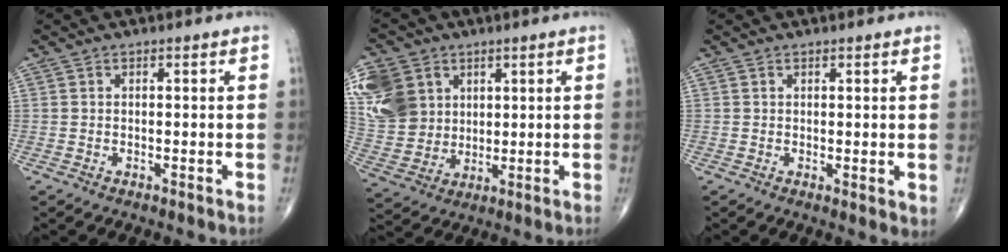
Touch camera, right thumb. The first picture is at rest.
{"total": 15.4, "force": [5.4, 12.5, 7.3], "torque": [-0.151, -0.002, 0.116]}
{"total": 1.9, "force": [0.5, 0.8, 1.7], "torque": [-0.026, -0.010, 0.007]}